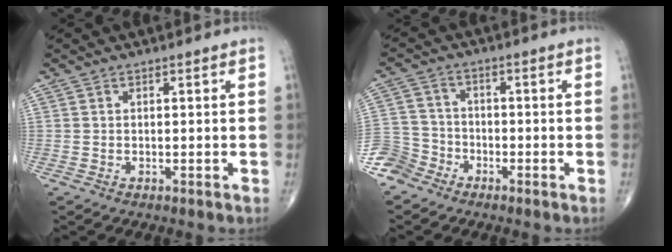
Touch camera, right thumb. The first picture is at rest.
{"total": 6.3, "force": [-4.7, 4.2, 0.5], "torque": [0.007, 0.025, -0.106]}